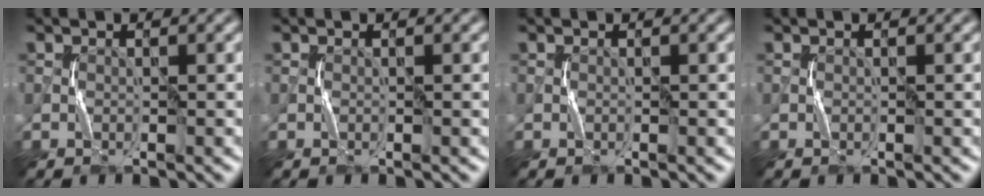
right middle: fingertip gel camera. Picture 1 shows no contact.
{"total": 0.0}
{"total": 0.0}
{"total": 0.0}